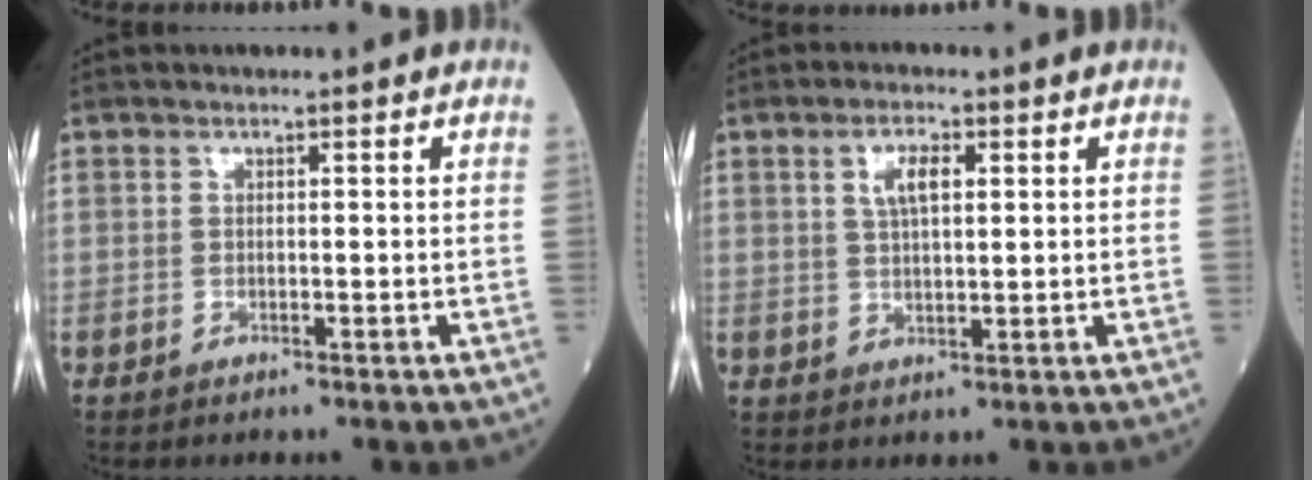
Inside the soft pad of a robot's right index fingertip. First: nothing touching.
{"total": 4.2, "force": [1.6, 1.4, 3.6], "torque": [-0.072, 0.005, 0.030]}